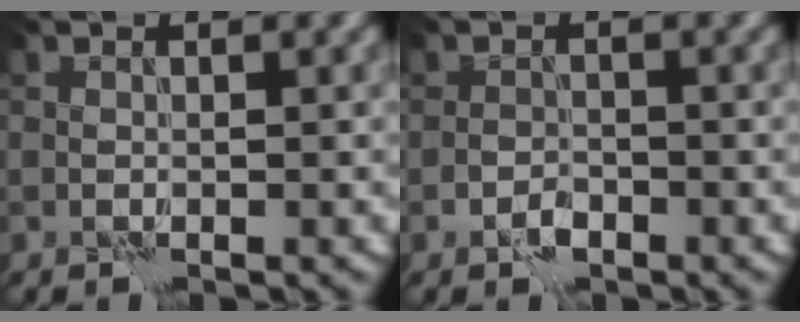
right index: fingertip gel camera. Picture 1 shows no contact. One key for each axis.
{"total": 1.4, "fx": -1.0, "fy": 0.8, "fz": 0.6, "tx": -0.008, "ty": 0.006, "tz": -0.021}